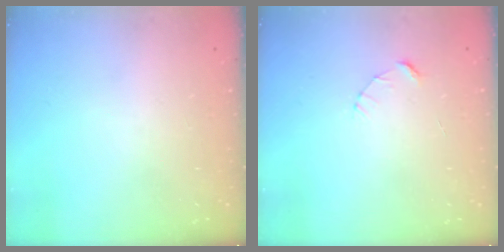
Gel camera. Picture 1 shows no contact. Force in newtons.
{"total": 2.4, "press": 2.4, "slide": 0.2}